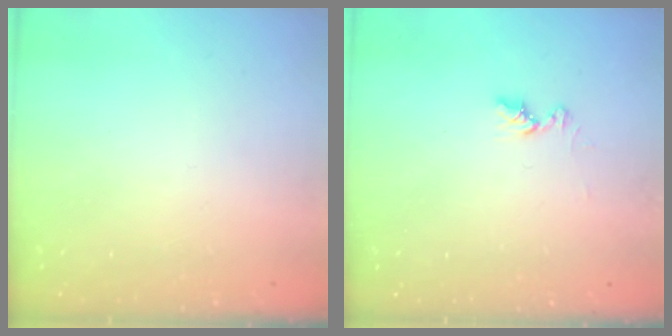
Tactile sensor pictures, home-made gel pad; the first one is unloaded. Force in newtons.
{"total": 6.4, "press": 6.3, "slide": 0.7}